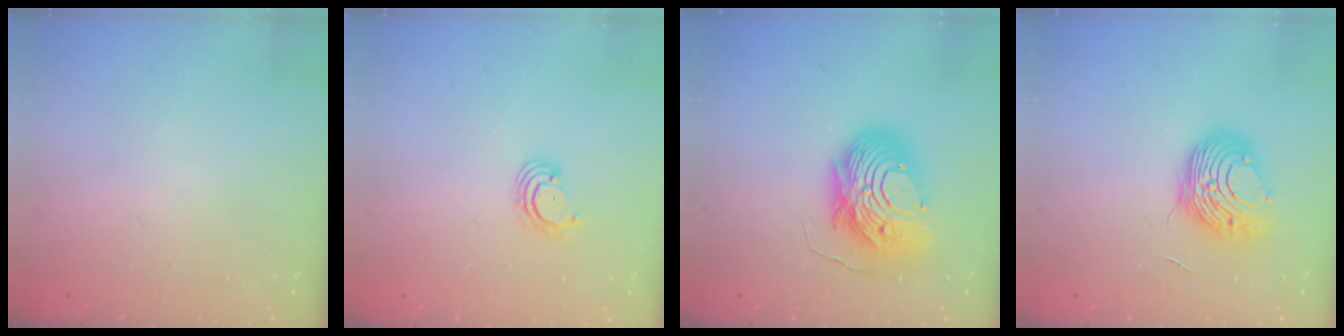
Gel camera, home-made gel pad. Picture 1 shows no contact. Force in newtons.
{"total": 2.6, "press": 2.6, "slide": 0.3}
{"total": 12.9, "press": 12.8, "slide": 1.1}
{"total": 9.3, "press": 9.3, "slide": 0.6}